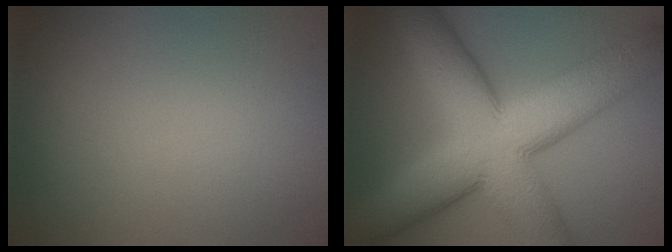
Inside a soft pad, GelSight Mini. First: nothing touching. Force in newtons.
{"total": 14.3, "press": 14.3, "slide": 0.7}